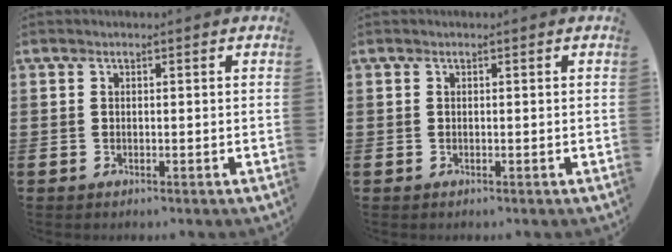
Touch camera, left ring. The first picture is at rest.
{"total": 0.0}